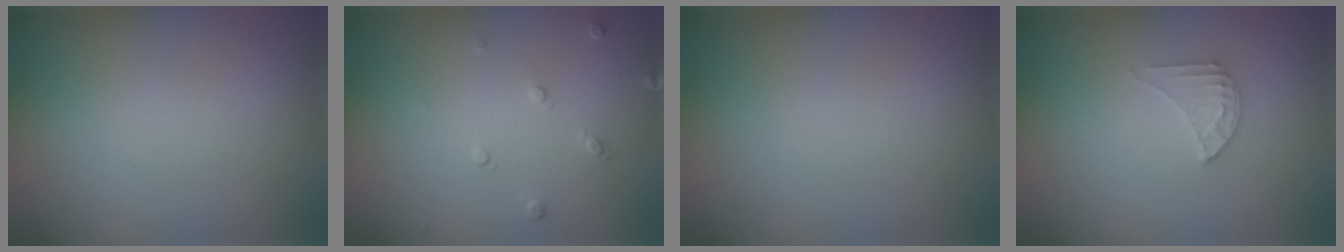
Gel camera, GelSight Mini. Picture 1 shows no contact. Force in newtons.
{"total": 0.9, "press": 0.6, "slide": 0.7}
{"total": 0.0}
{"total": 1.7, "press": 1.7, "slide": 0.1}